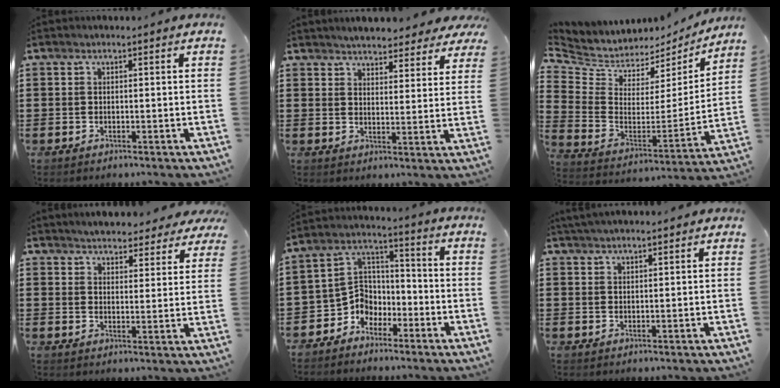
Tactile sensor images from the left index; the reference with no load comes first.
{"total": 4.0, "force": [3.9, 0.5, 0.2], "torque": [-0.023, -0.014, 0.072]}
{"total": 4.9, "force": [4.2, 2.5, 0.7], "torque": [-0.048, -0.044, 0.071]}
{"total": 3.9, "force": [3.8, 0.3, 0.2], "torque": [-0.023, -0.018, 0.069]}
{"total": 5.7, "force": [-3.8, 4.2, 0.5], "torque": [-0.031, 0.003, -0.081]}
{"total": 2.0, "force": [1.9, 0.0, 0.7], "torque": [-0.018, 0.002, 0.037]}